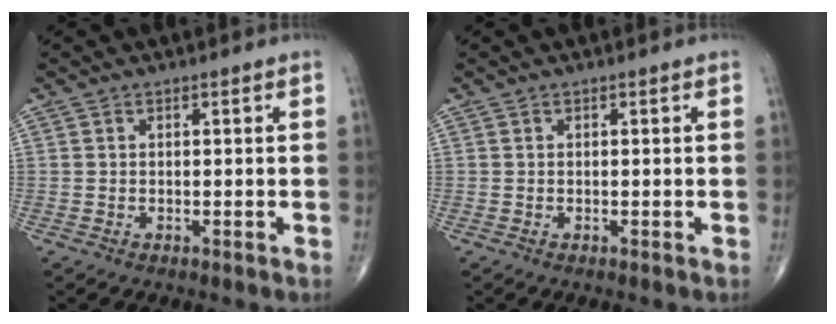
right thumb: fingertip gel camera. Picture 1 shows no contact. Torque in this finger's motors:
{"motor_torque": [-0.01, 0.00, 0.00, 0.00, 0.00]}